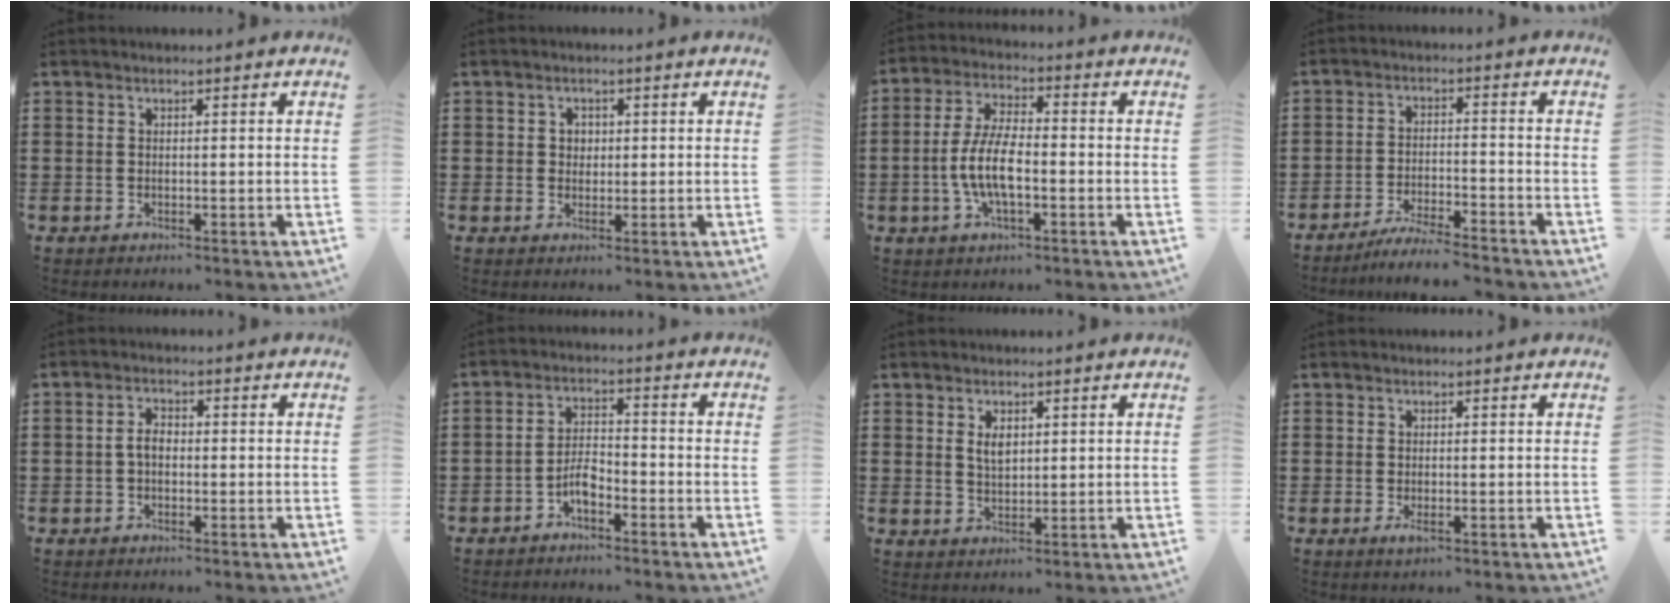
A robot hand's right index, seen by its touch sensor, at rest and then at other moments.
{"total": 1.6, "force": [0.3, 1.4, 0.6], "torque": [-0.016, 0.009, 0.003]}
{"total": 7.9, "force": [-1.9, 3.0, 7.1], "torque": [-0.169, -0.010, -0.045]}
{"total": 4.7, "force": [-4.5, -0.3, 1.2], "torque": [-0.029, -0.006, -0.090]}
{"total": 2.5, "force": [-0.4, 1.3, 2.0], "torque": [-0.046, 0.002, -0.010]}
{"total": 4.1, "force": [-2.4, 1.7, 2.8], "torque": [-0.065, 0.005, -0.049]}
{"total": 2.6, "force": [1.0, 1.4, 2.0], "torque": [-0.035, 0.001, 0.016]}
{"total": 1.3, "force": [-0.1, 0.4, 1.2], "torque": [-0.030, -0.006, -0.004]}